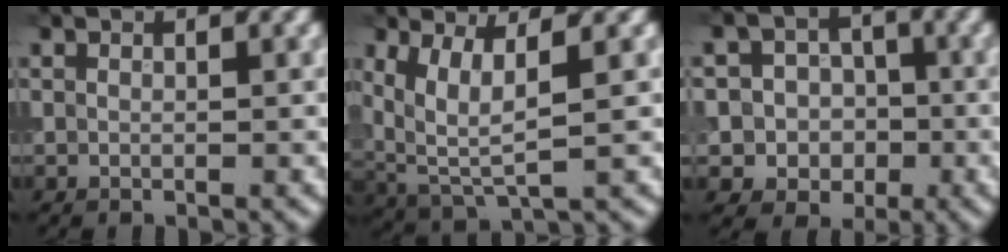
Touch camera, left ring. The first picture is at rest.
{"total": 5.3, "force": [1.3, 2.0, 4.8], "torque": [-0.113, -0.010, 0.031]}
{"total": 5.4, "force": [-0.9, 5.2, 1.2], "torque": [0.002, 0.019, -0.042]}